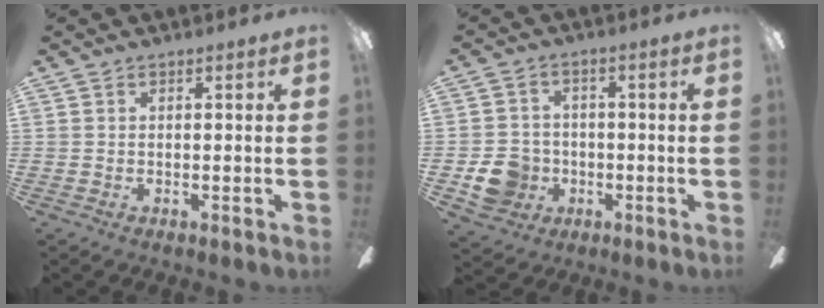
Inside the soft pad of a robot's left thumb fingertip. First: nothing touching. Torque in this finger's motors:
{"motor_torque": [-0.09, 0.13, 0.23, -0.21, 0.01]}